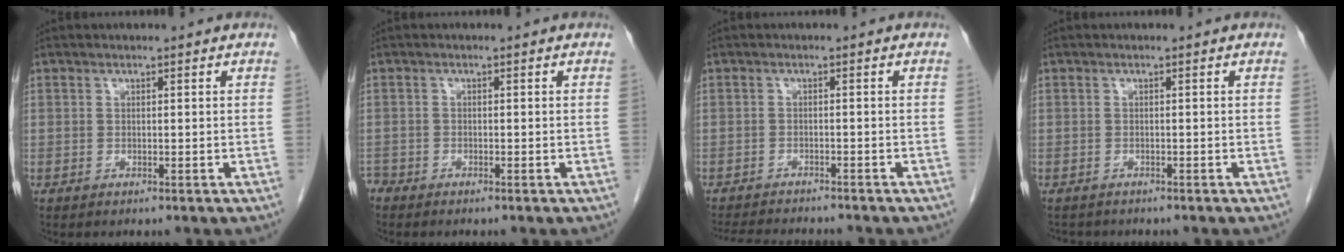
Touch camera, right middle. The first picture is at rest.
{"total": 1.4, "force": [-1.3, 0.4, 0.0], "torque": [-0.001, -0.003, -0.023]}
{"total": 8.5, "force": [-8.0, 1.2, 2.7], "torque": [-0.041, -0.006, -0.117]}
{"total": 2.4, "force": [-2.2, 0.9, 0.3], "torque": [-0.007, -0.004, -0.030]}